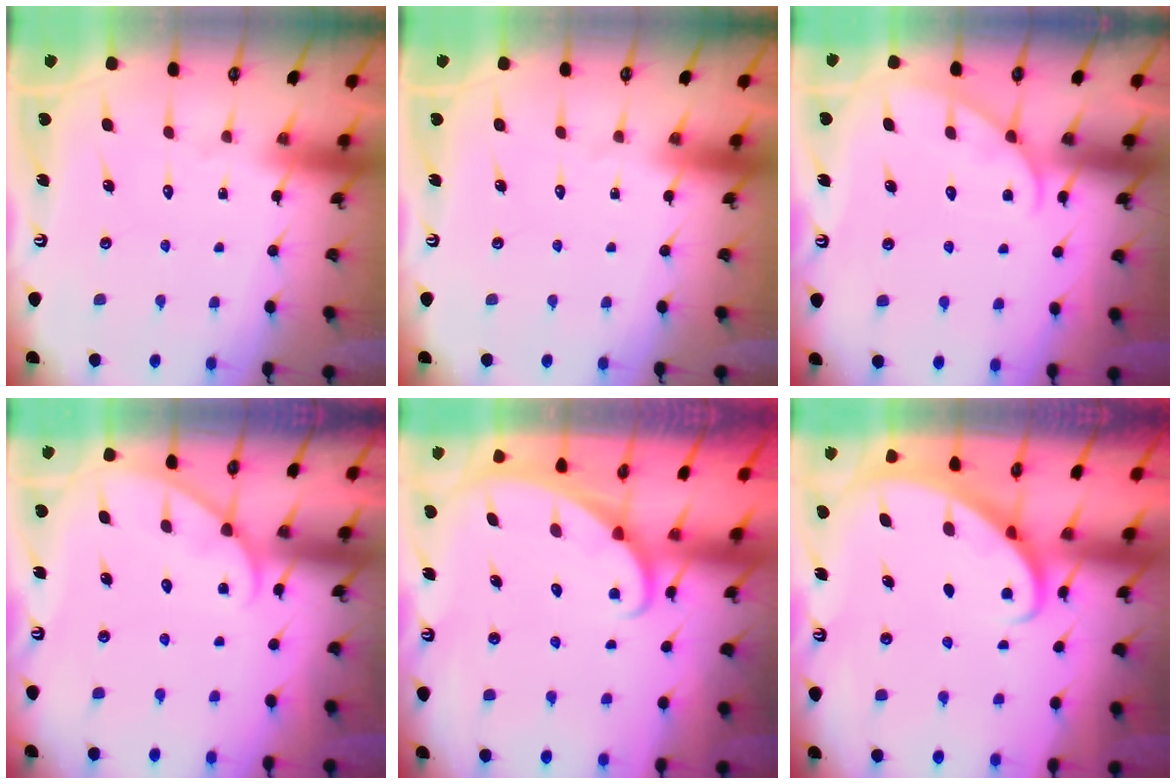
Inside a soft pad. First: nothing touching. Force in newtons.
{"total": 0.0}
{"total": 4.8, "press": 4.8, "slide": 0.5}
{"total": 3.9, "press": 3.9, "slide": 0.3}
{"total": 1.9, "press": 1.9, "slide": 0.0}
{"total": 2.7, "press": 2.7, "slide": 0.1}